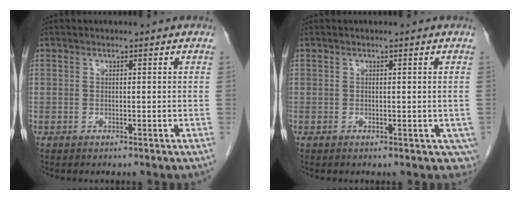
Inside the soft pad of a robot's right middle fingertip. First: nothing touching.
{"total": 2.1, "force": [-0.4, 1.4, 1.5], "torque": [-0.013, -0.001, -0.003]}